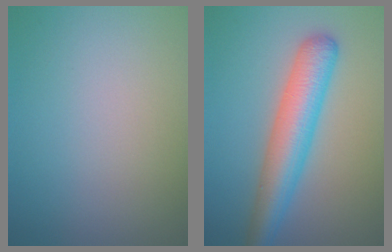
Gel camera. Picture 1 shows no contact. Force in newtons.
{"total": 6.1, "press": 6.1, "slide": 0.2}